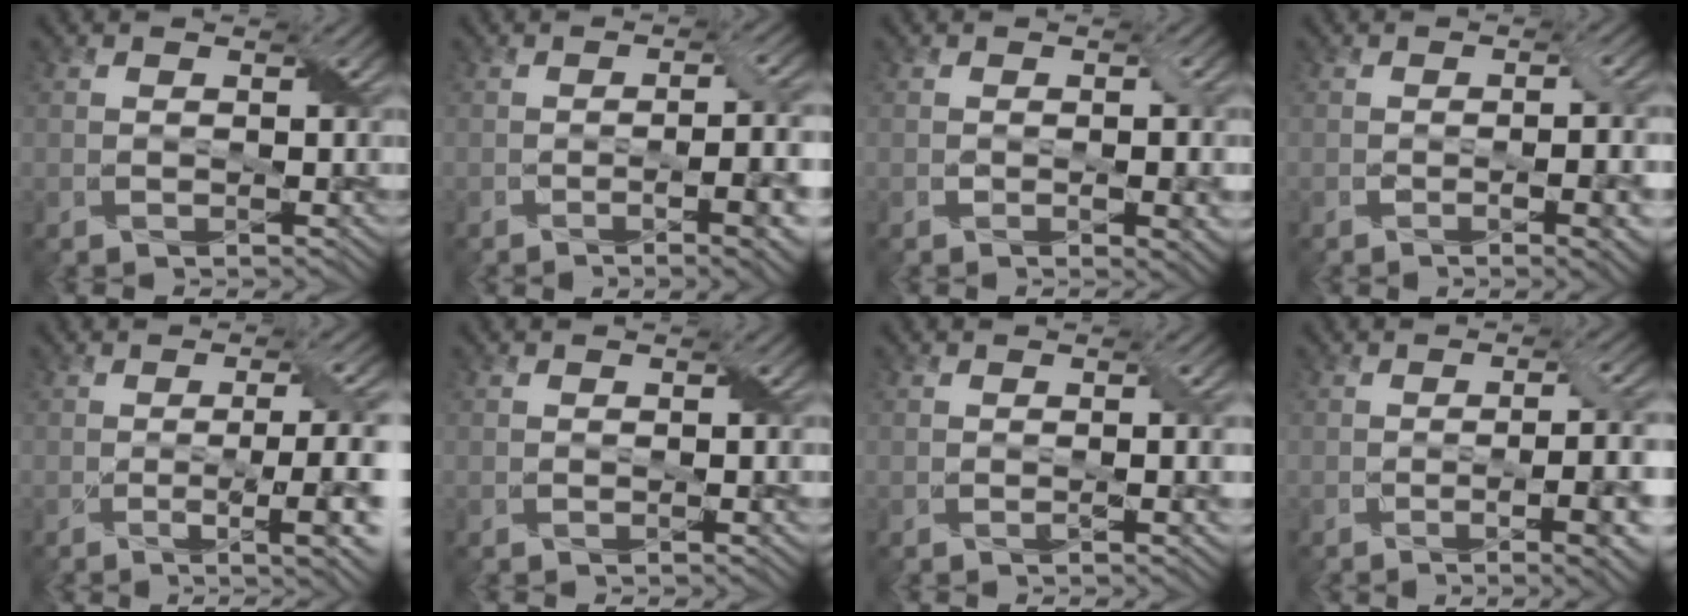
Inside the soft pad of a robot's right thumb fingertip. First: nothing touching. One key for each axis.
{"total": 8.4, "fx": -2.6, "fy": 1.9, "fz": 7.7, "tx": -0.108, "ty": -0.007, "tz": -0.036}
{"total": 3.3, "fx": -0.7, "fy": 1.0, "fz": 3.0, "tx": -0.044, "ty": -0.007, "tz": -0.005}
{"total": 5.7, "fx": -1.7, "fy": 1.2, "fz": 5.3, "tx": -0.077, "ty": -0.006, "tz": -0.018}
{"total": 10.0, "fx": -1.1, "fy": 2.7, "fz": 9.6, "tx": -0.123, "ty": -0.002, "tz": -0.011}
{"total": 0.8, "fx": -0.1, "fy": 0.0, "fz": 0.8, "tx": -0.013, "ty": 0.001, "tz": -0.001}
{"total": 2.5, "fx": -0.1, "fy": 0.3, "fz": 2.4, "tx": -0.039, "ty": 0.003, "tz": -0.001}
{"total": 9.2, "fx": -2.5, "fy": 2.3, "fz": 8.5, "tx": -0.113, "ty": -0.006, "tz": -0.034}